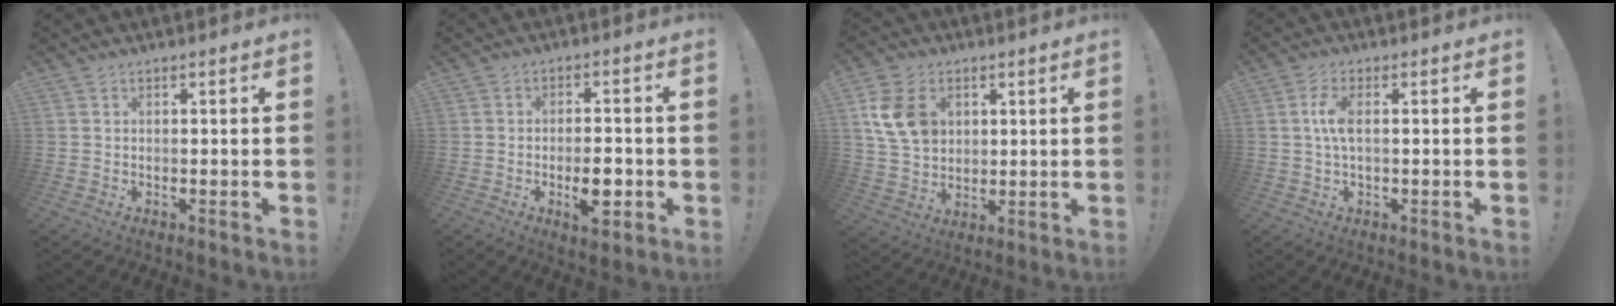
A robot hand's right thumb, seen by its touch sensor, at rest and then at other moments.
{"total": 7.4, "force": [-2.7, 3.1, 6.2], "torque": [-0.096, 0.005, -0.043]}
{"total": 14.0, "force": [4.6, 10.5, 7.9], "torque": [-0.137, -0.004, 0.094]}
{"total": 5.3, "force": [0.4, 1.9, 4.9], "torque": [-0.095, 0.004, 0.004]}